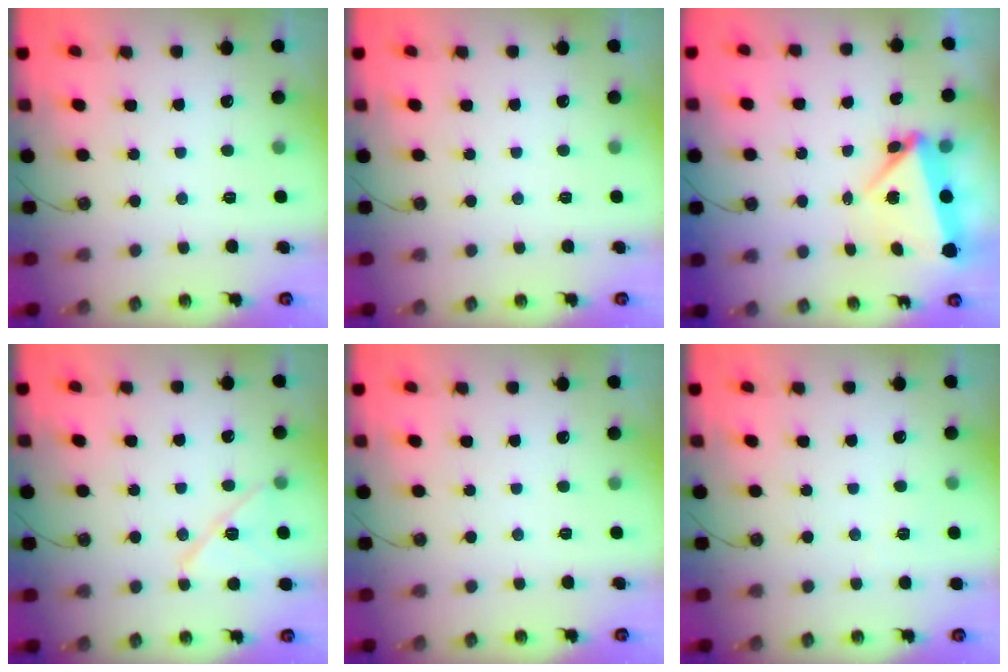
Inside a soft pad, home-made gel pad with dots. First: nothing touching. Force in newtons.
{"total": 0.0}
{"total": 7.7, "press": 5.7, "slide": 5.2}
{"total": 12.0, "press": 11.9, "slide": 0.9}
{"total": 0.0}
{"total": 2.2, "press": 2.1, "slide": 0.7}